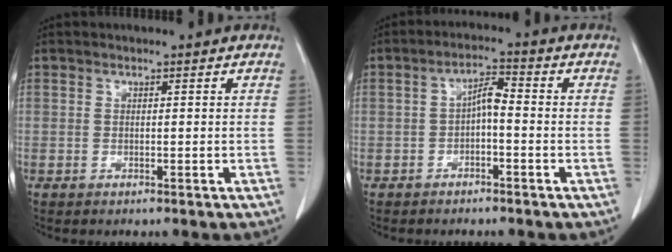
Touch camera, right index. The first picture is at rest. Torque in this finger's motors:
{"motor_torque": [0.35, -0.23, 0.17, 0.04]}